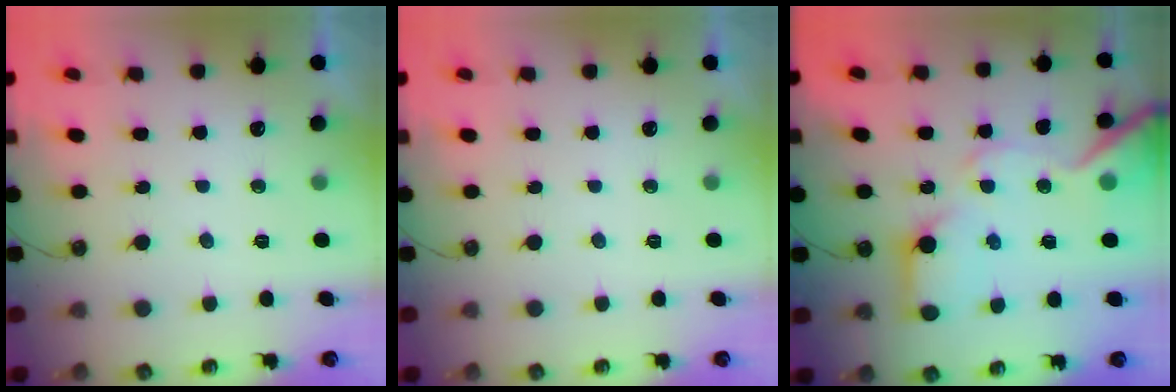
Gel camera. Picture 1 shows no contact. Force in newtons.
{"total": 0.0}
{"total": 14.8, "press": 14.7, "slide": 1.9}